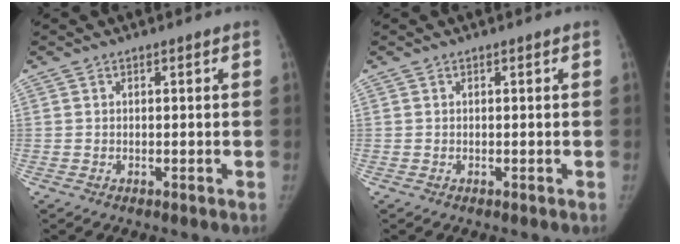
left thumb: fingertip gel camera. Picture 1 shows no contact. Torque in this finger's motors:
{"motor_torque": [0.04, 0.04, 0.00, -0.07, 0.02]}